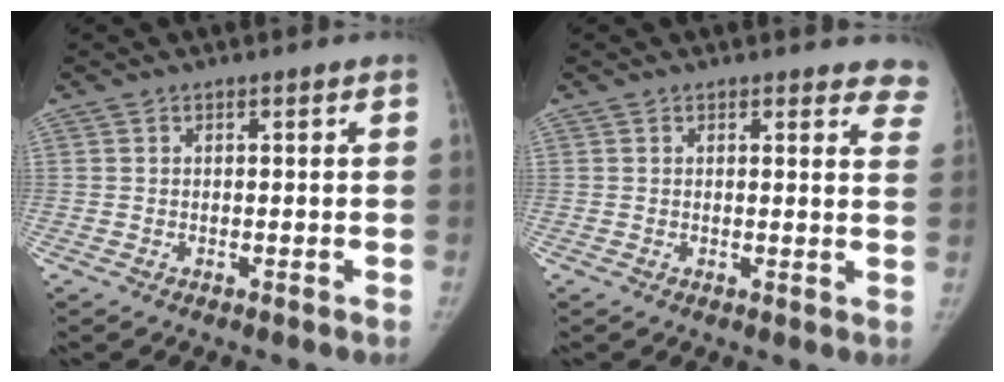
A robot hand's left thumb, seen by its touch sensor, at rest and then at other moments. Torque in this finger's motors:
{"motor_torque": [-0.26, -0.05, 0.19, 0.18, -0.03]}